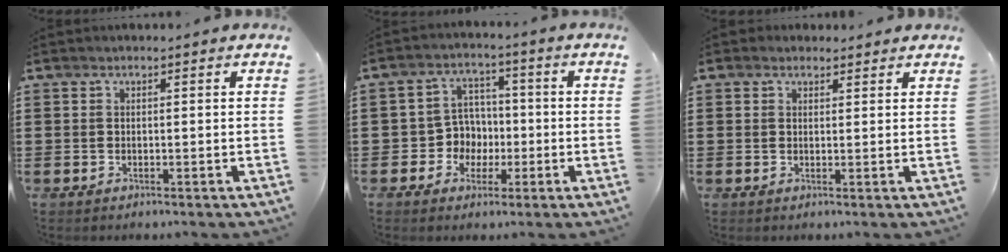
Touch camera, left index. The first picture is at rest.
{"total": 5.5, "force": [-0.9, 5.2, 1.5], "torque": [-0.047, 0.014, -0.017]}
{"total": 1.6, "force": [1.4, 0.7, 0.2], "torque": [-0.007, 0.005, 0.028]}